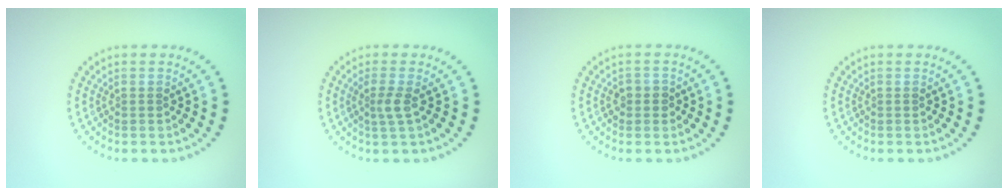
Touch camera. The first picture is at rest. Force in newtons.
{"total": 1.7, "press": 1.3, "slide": 1.1}
{"total": 1.4, "press": 1.3, "slide": 0.6}
{"total": 0.0}